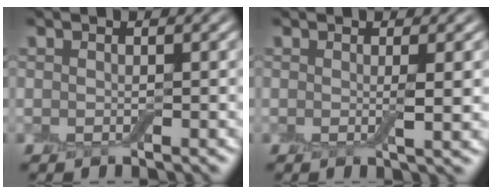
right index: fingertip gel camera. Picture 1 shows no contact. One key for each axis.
{"total": 2.2, "fx": 0.1, "fy": 0.4, "fz": 2.1, "tx": -0.033, "ty": -0.005, "tz": 0.000}